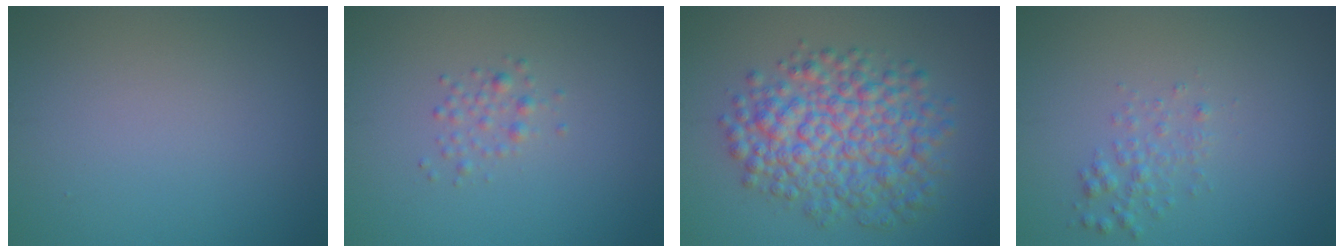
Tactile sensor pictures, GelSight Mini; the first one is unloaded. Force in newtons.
{"total": 1.3, "press": 1.3, "slide": 0.0}
{"total": 7.6, "press": 7.6, "slide": 0.2}
{"total": 1.5, "press": 1.5, "slide": 0.1}